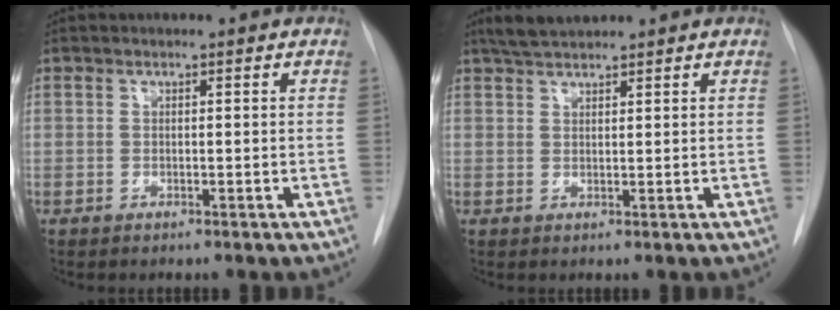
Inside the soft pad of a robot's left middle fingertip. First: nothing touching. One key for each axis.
{"total": 3.4, "fx": 3.1, "fy": 0.7, "fz": 1.3, "tx": -0.027, "ty": 0.012, "tz": 0.057}